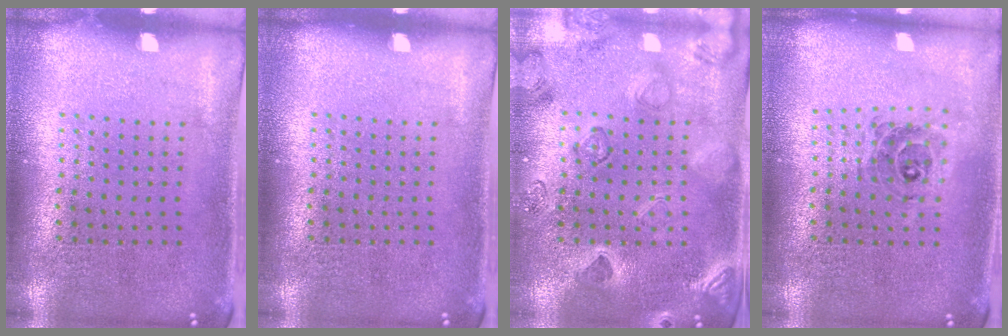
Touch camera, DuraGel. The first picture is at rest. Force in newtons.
{"total": 0.0}
{"total": 2.4, "press": 2.3, "slide": 0.7}
{"total": 0.7, "press": 0.7, "slide": 0.1}